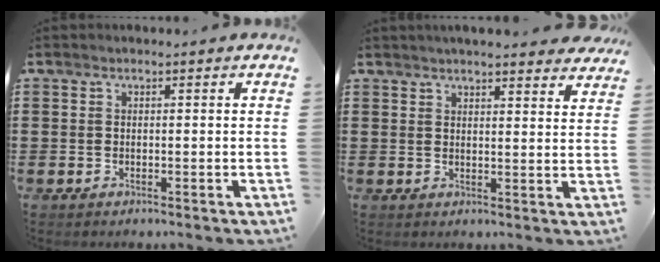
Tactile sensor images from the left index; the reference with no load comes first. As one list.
[{"total": 3.7, "force": [3.6, -0.1, 0.9], "torque": [-0.028, -0.009, 0.065]}]